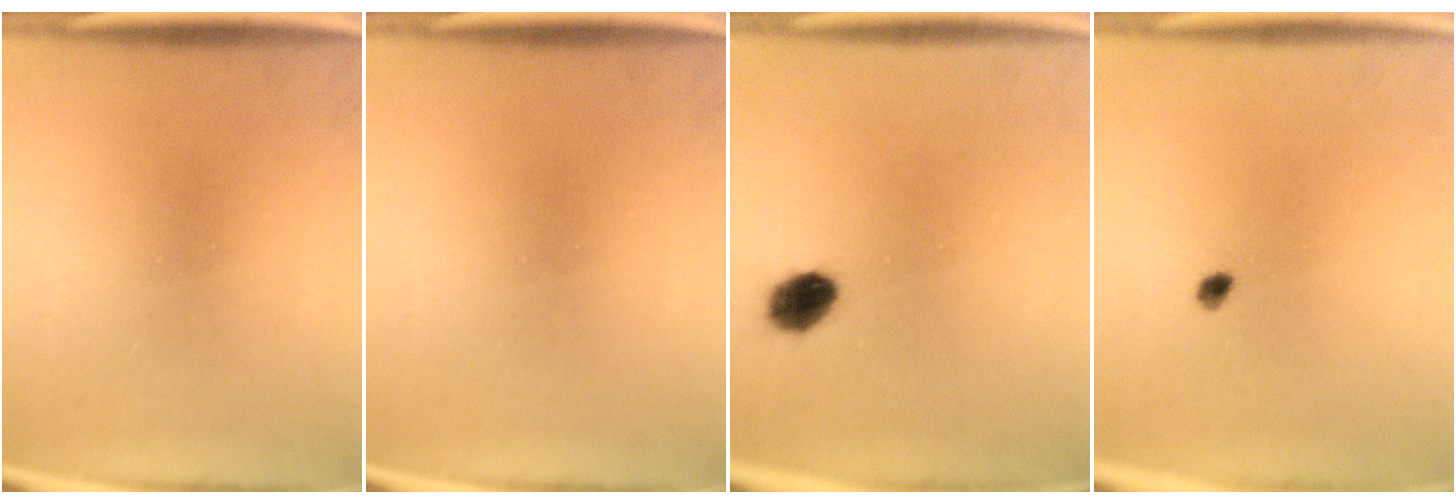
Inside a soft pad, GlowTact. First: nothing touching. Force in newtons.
{"total": 0.0}
{"total": 5.3}
{"total": 1.2}